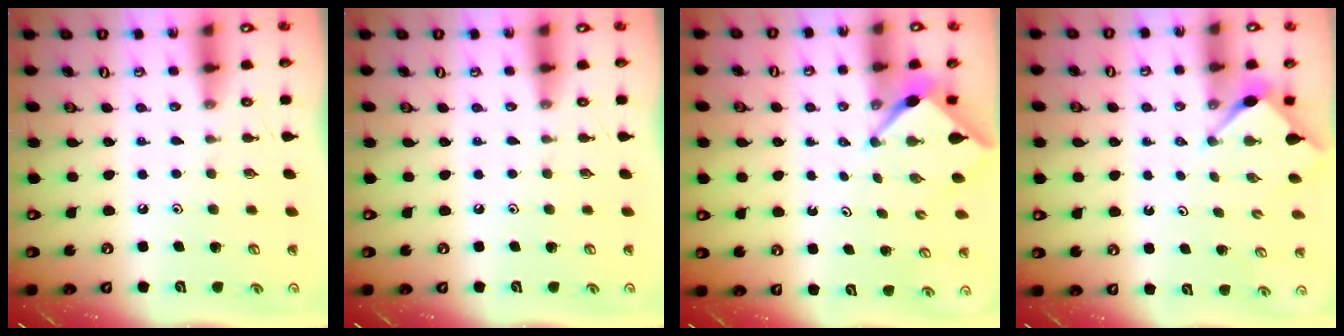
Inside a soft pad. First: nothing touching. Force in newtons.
{"total": 0.0}
{"total": 2.6, "press": 2.5, "slide": 0.3}
{"total": 2.8, "press": 2.8, "slide": 0.3}